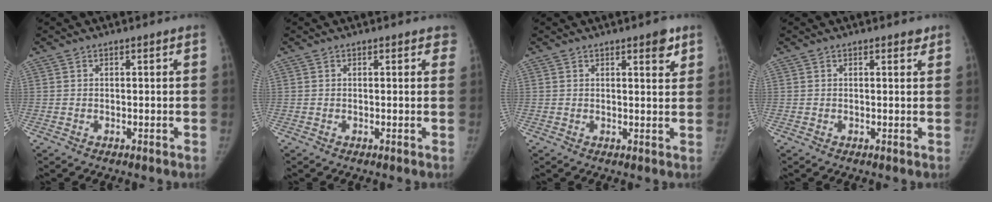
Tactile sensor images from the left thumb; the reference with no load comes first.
{"total": 1.8, "force": [1.4, 1.1, 0.5], "torque": [0.019, -0.004, 0.001]}
{"total": 3.4, "force": [2.1, 1.2, 2.4], "torque": [-0.022, -0.011, 0.025]}
{"total": 0.9, "force": [0.7, 0.5, 0.3], "torque": [0.001, -0.005, 0.005]}